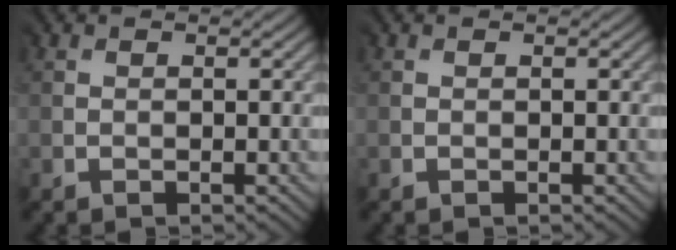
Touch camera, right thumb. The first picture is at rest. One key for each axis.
{"total": 0.0}